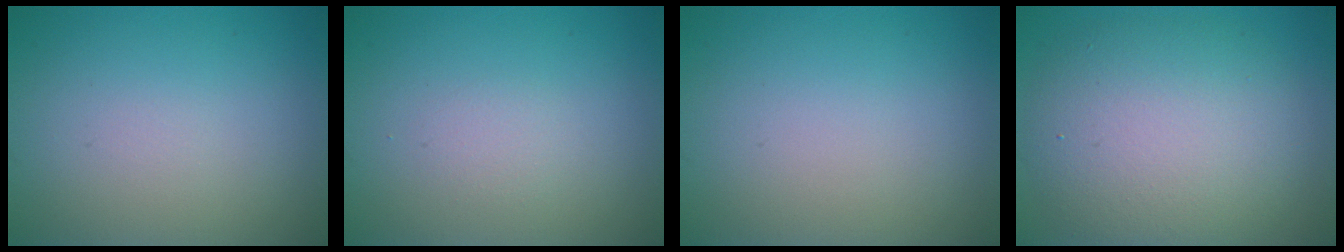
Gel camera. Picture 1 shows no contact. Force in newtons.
{"total": 1.0, "press": 0.9, "slide": 0.1}
{"total": 0.0}
{"total": 8.4, "press": 8.3, "slide": 0.8}